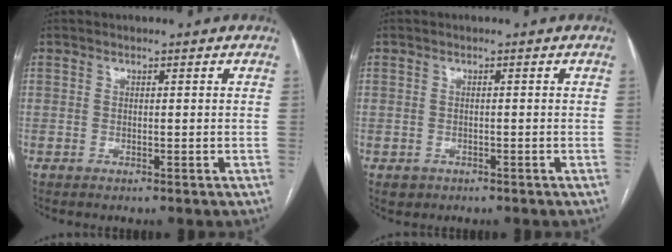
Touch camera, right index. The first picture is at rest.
{"total": 1.7, "force": [-0.8, 1.5, 0.2], "torque": [-0.002, 0.004, -0.007]}